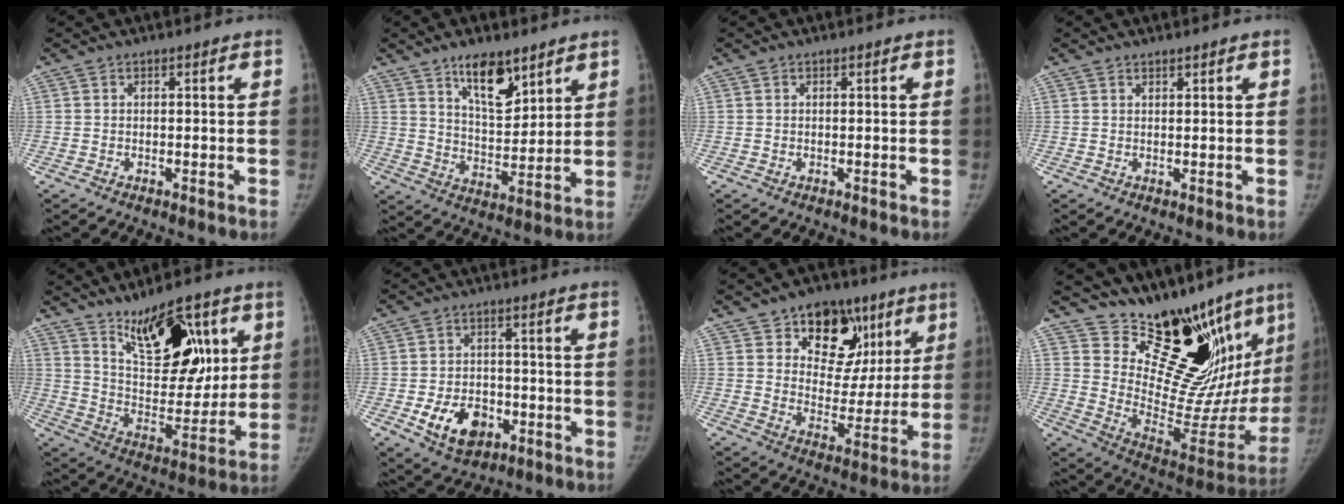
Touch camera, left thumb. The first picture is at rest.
{"total": 11.1, "force": [7.2, 4.8, 6.9], "torque": [-0.087, -0.055, 0.130]}
{"total": 0.0}
{"total": 0.8, "force": [0.8, 0.1, 0.2], "torque": [0.000, -0.007, 0.014]}
{"total": 18.6, "force": [9.2, 8.7, 13.6], "torque": [-0.156, -0.052, 0.164]}
{"total": 9.8, "force": [-3.5, 6.9, 6.0], "torque": [-0.077, 0.015, -0.048]}
{"total": 16.2, "force": [8.6, 11.2, 7.8], "torque": [-0.047, -0.028, 0.131]}
{"total": 27.0, "force": [19.5, 11.0, 15.0], "torque": [-0.180, -0.136, 0.292]}